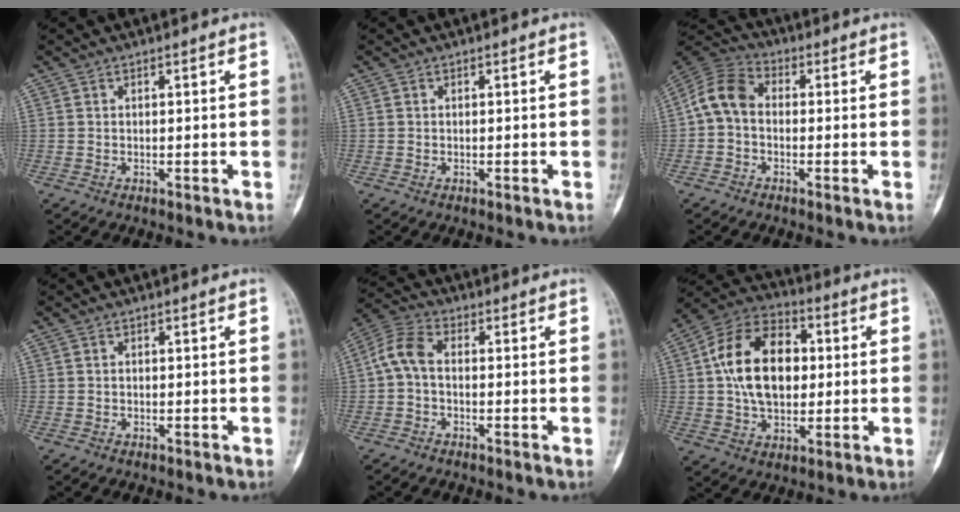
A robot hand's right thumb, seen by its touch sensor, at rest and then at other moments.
{"total": 0.0}
{"total": 8.4, "force": [-0.4, 6.0, 5.8], "torque": [-0.105, 0.024, -0.023]}
{"total": 0.0}
{"total": 6.2, "force": [-0.5, 3.6, 5.0], "torque": [-0.108, 0.020, -0.022]}
{"total": 17.3, "force": [1.9, 11.3, 13.0], "torque": [-0.203, 0.019, 0.027]}